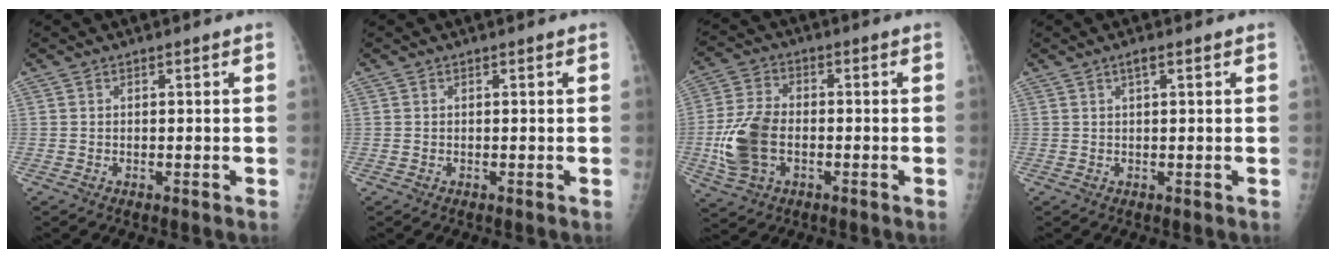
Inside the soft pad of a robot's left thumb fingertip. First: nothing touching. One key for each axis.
{"total": 0.0}
{"total": 11.1, "fx": -2.3, "fy": 7.2, "fz": 8.1, "tx": -0.166, "ty": 0.012, "tz": -0.044}
{"total": 1.6, "fx": 0.8, "fy": 0.3, "fz": 1.4, "tx": -0.025, "ty": 0.004, "tz": 0.013}